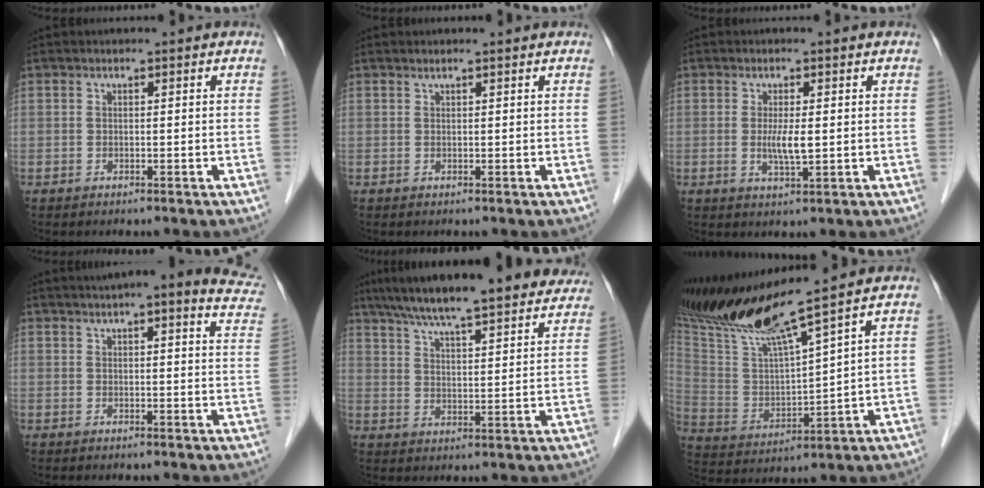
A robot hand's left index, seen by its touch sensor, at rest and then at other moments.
{"total": 0.6, "force": [0.5, -0.1, 0.2], "torque": [-0.011, 0.002, 0.014]}
{"total": 3.3, "force": [-0.1, 0.4, 3.3], "torque": [-0.066, -0.005, -0.001]}
{"total": 18.0, "force": [15.5, 2.3, 8.8], "torque": [-0.107, -0.011, 0.165]}
{"total": 25.8, "force": [22.4, 3.5, 12.4], "torque": [-0.194, 0.005, 0.292]}
{"total": 15.8, "force": [13.0, -1.4, 9.0], "torque": [-0.175, 0.000, 0.249]}